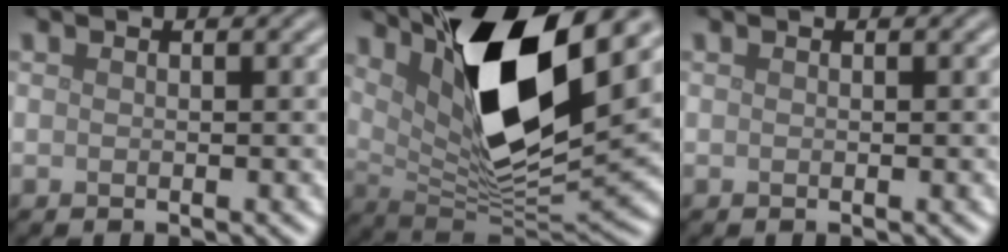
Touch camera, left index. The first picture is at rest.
{"total": 13.5, "force": [5.9, 4.6, 11.3], "torque": [-0.200, -0.007, 0.114]}
{"total": 0.0}